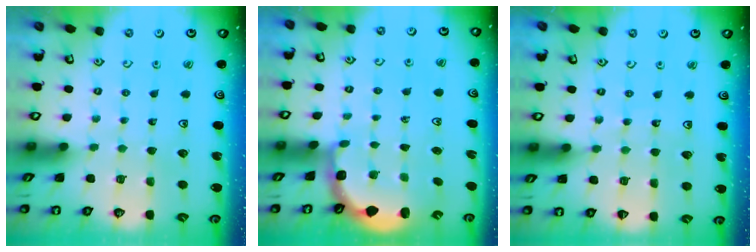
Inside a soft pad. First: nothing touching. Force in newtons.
{"total": 2.7, "press": 2.1, "slide": 1.7}
{"total": 5.8, "press": 5.7, "slide": 0.6}